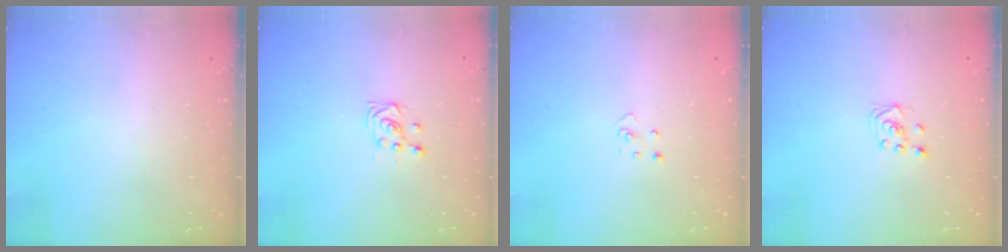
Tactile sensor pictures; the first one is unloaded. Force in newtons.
{"total": 3.7, "press": 3.5, "slide": 1.1}
{"total": 3.4, "press": 3.4, "slide": 0.1}
{"total": 2.3, "press": 2.2, "slide": 0.7}